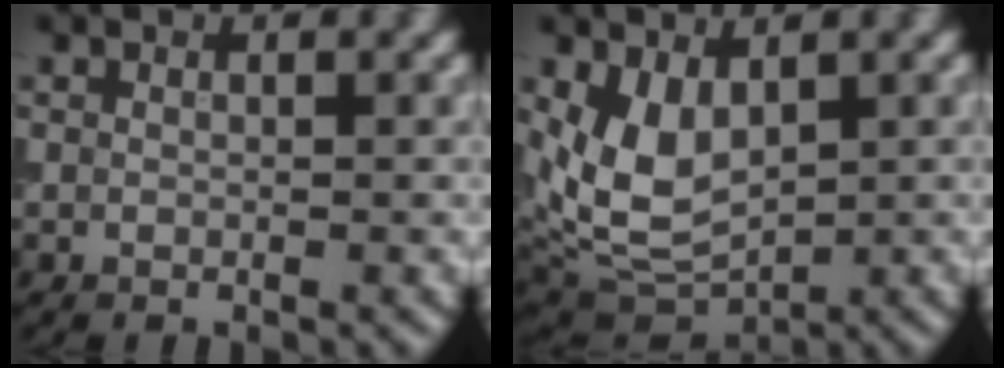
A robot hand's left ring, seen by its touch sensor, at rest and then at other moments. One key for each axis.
{"total": 5.5, "fx": 1.3, "fy": 3.5, "fz": 4.1, "tx": -0.089, "ty": -0.014, "tz": 0.032}